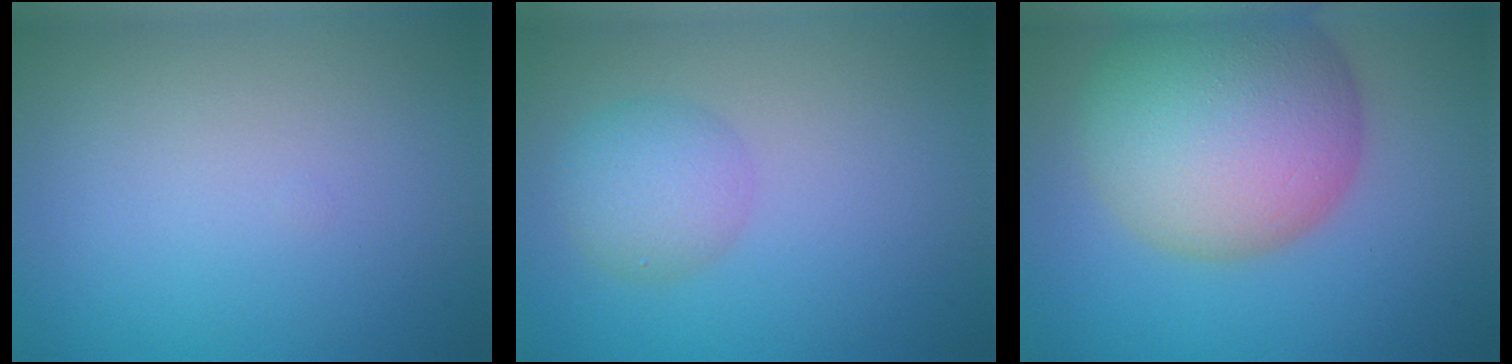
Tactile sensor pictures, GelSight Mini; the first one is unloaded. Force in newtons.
{"total": 3.1, "press": 3.1, "slide": 0.1}
{"total": 13.9, "press": 13.9, "slide": 0.9}